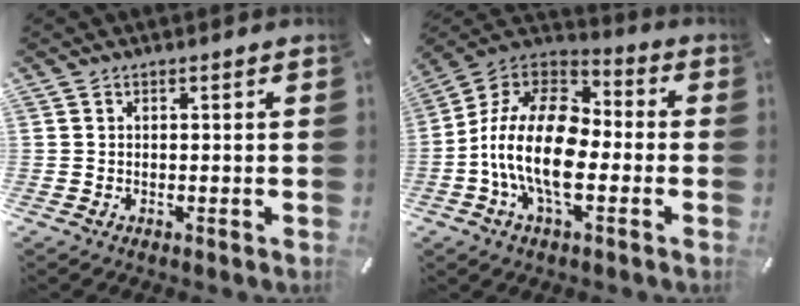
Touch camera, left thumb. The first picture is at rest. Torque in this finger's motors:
{"motor_torque": [0.07, 2.29, 1.79, 0.07, 0.74]}